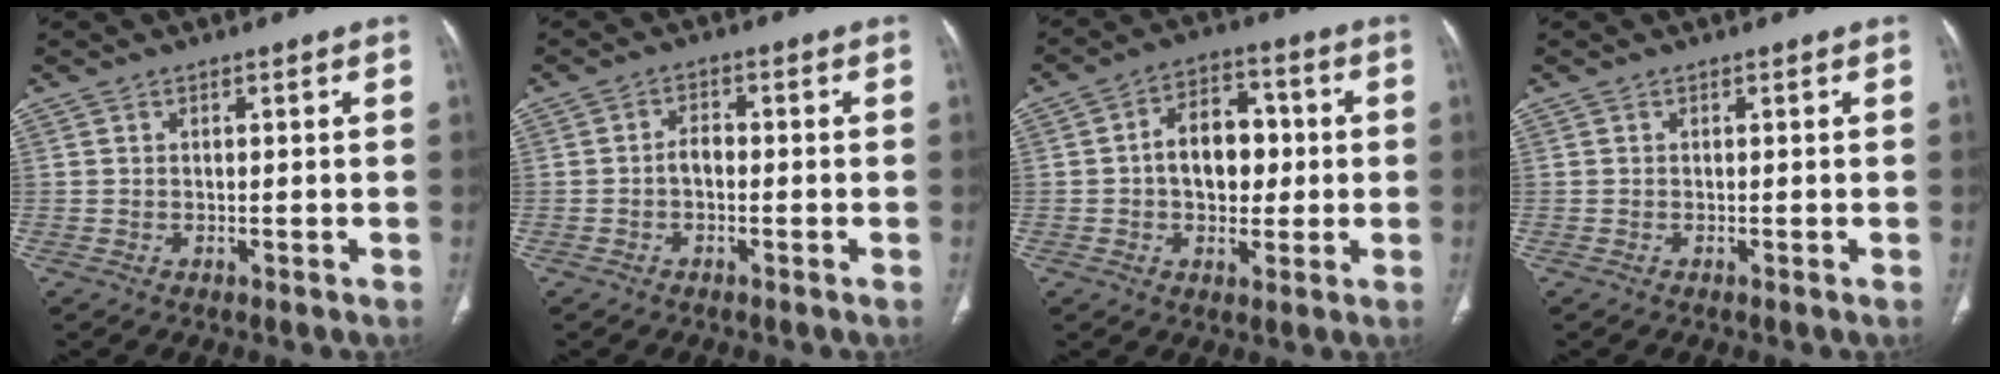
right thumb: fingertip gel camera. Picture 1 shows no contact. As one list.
[{"total": 2.3, "force": [-0.6, 1.5, 1.7], "torque": [-0.025, 0.011, -0.015]}, {"total": 10.8, "force": [0.2, 7.5, 7.8], "torque": [-0.079, 0.020, -0.001]}, {"total": 0.0}]